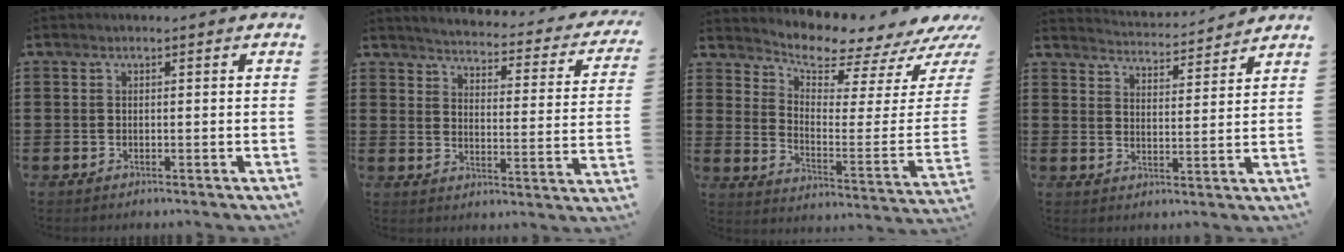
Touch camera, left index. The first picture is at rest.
{"total": 3.0, "force": [2.8, -0.5, 0.7], "torque": [-0.035, -0.034, 0.041]}
{"total": 5.1, "force": [4.9, 0.7, 1.4], "torque": [-0.045, -0.058, 0.076]}
{"total": 3.7, "force": [3.7, -0.6, 0.2], "torque": [-0.020, -0.030, 0.062]}